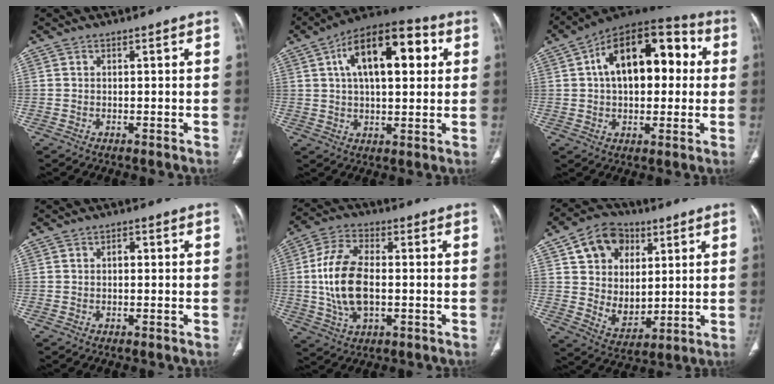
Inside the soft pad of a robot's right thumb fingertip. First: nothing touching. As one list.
[{"total": 18.1, "force": [5.1, 8.6, 15.0], "torque": [-0.212, 0.020, 0.072]}, {"total": 20.4, "force": [3.7, 11.6, 16.4], "torque": [-0.218, 0.036, 0.046]}, {"total": 1.5, "force": [0.0, 1.0, 1.1], "torque": [-0.012, 0.006, -0.003]}, {"total": 13.6, "force": [-0.6, 7.4, 11.4], "torque": [-0.226, 0.012, -0.010]}, {"total": 14.3, "force": [5.0, 11.1, 7.5], "torque": [-0.082, -0.022, 0.093]}]